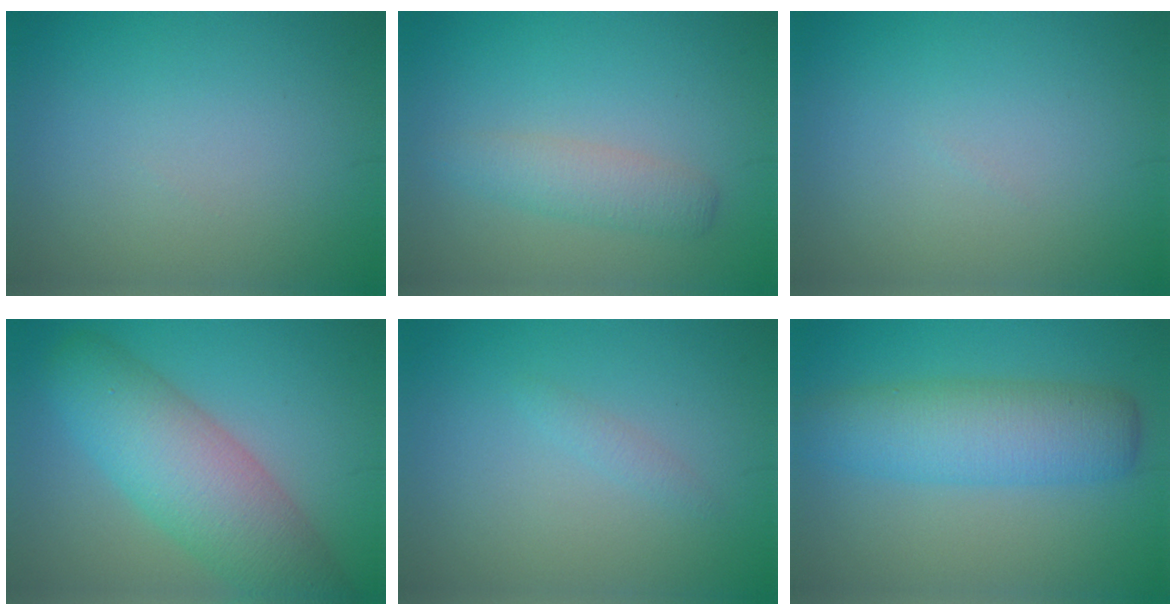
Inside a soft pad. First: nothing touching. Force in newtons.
{"total": 2.6, "press": 2.6, "slide": 0.0}
{"total": 0.0}
{"total": 8.3, "press": 8.3, "slide": 0.5}
{"total": 0.9, "press": 0.8, "slide": 0.1}
{"total": 6.1, "press": 6.1, "slide": 0.4}